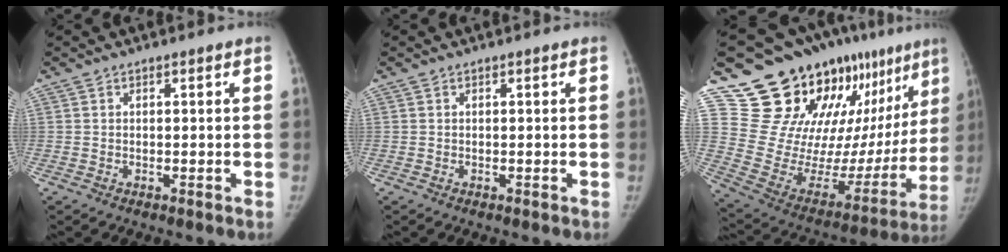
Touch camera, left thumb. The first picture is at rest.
{"total": 0.0}
{"total": 27.4, "force": [20.0, 12.4, 14.1], "torque": [-0.159, -0.100, 0.306]}